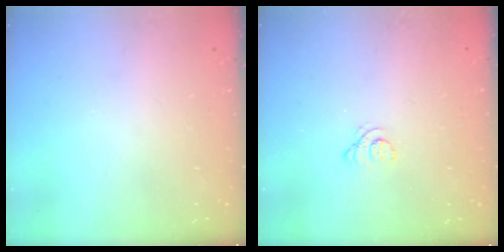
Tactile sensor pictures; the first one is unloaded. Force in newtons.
{"total": 1.4, "press": 1.4, "slide": 0.2}